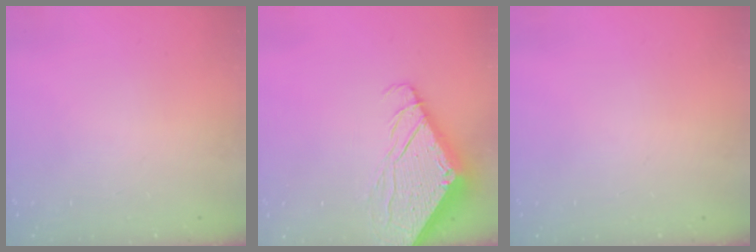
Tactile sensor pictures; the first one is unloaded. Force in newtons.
{"total": 5.8, "press": 5.8, "slide": 0.7}
{"total": 0.0}